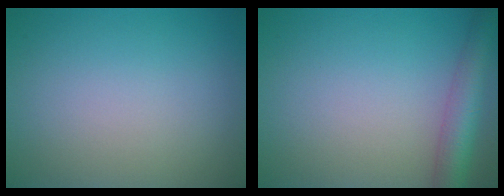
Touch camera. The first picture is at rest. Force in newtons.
{"total": 4.5, "press": 4.5, "slide": 0.2}